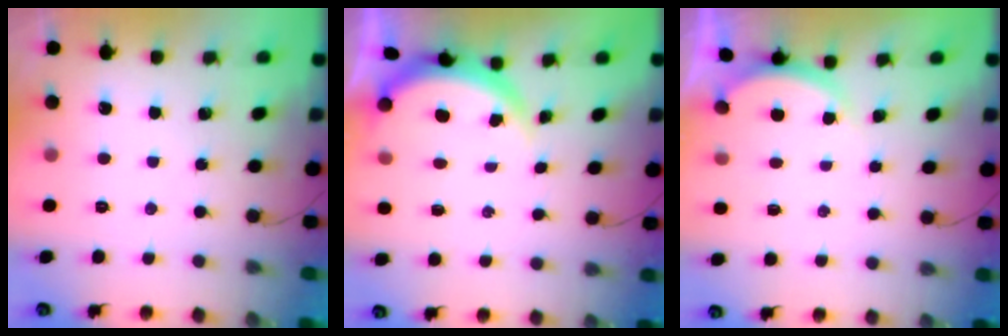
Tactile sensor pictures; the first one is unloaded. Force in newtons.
{"total": 3.6, "press": 3.5, "slide": 0.6}
{"total": 2.2, "press": 2.2, "slide": 0.6}